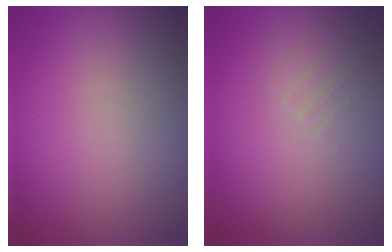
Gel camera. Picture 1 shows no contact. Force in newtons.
{"total": 0.6, "press": 0.5, "slide": 0.4}